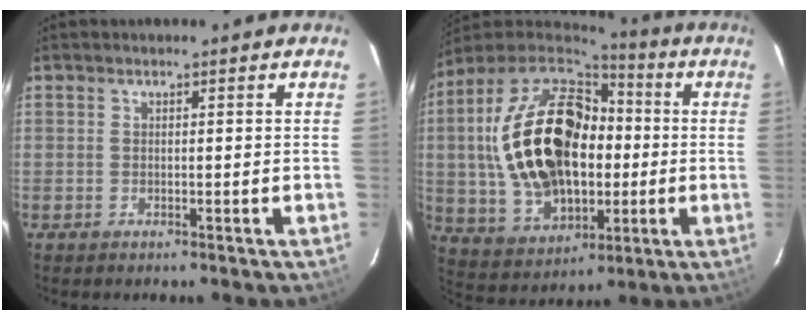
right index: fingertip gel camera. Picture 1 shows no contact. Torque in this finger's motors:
{"motor_torque": [2.10, -0.04, 1.06, 0.21]}